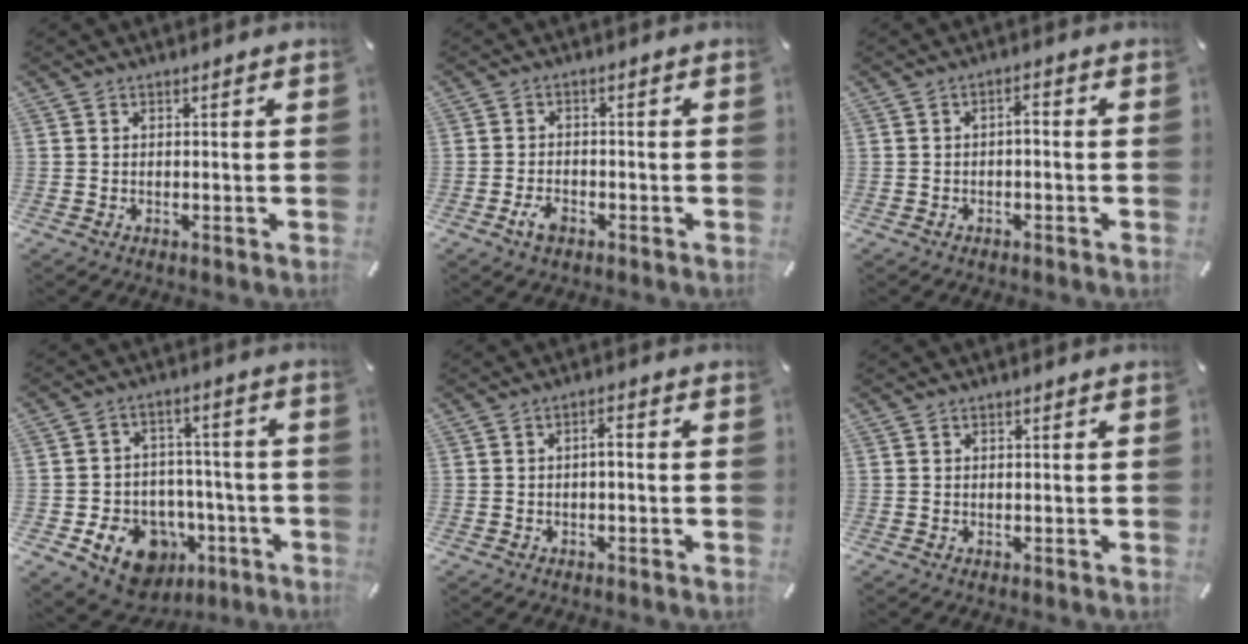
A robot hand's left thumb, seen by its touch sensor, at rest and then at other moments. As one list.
[{"total": 3.6, "force": [-1.9, 2.1, 2.1], "torque": [-0.049, 0.004, -0.037]}, {"total": 2.2, "force": [-1.1, 0.8, 1.7], "torque": [-0.033, 0.010, -0.023]}, {"total": 13.1, "force": [-5.9, 10.2, 5.6], "torque": [-0.069, 0.033, -0.091]}, {"total": 2.4, "force": [-0.7, 0.8, 2.2], "torque": [-0.040, 0.010, -0.016]}, {"total": 0.0}]